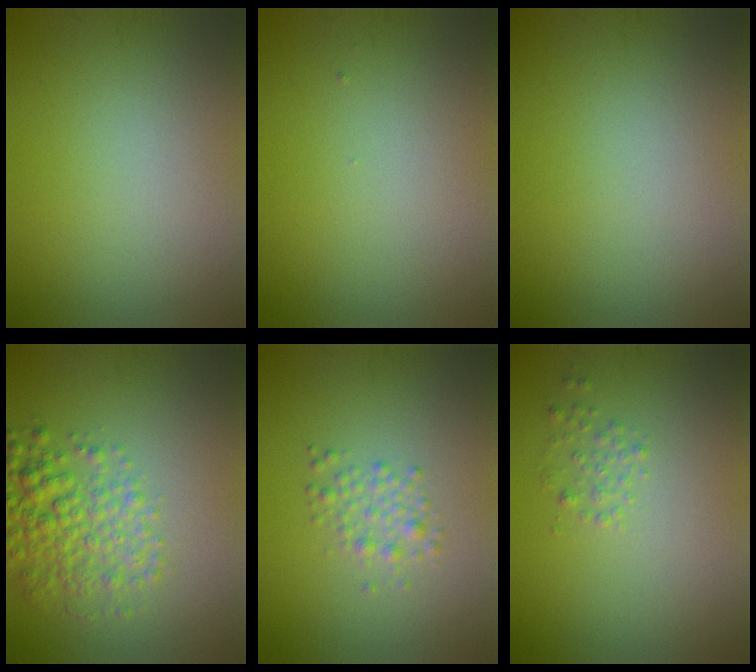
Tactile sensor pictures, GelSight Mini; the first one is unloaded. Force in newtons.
{"total": 0.0}
{"total": 0.0}
{"total": 4.9, "press": 4.9, "slide": 0.1}
{"total": 1.8, "press": 1.8, "slide": 0.0}
{"total": 1.1, "press": 1.1, "slide": 0.0}